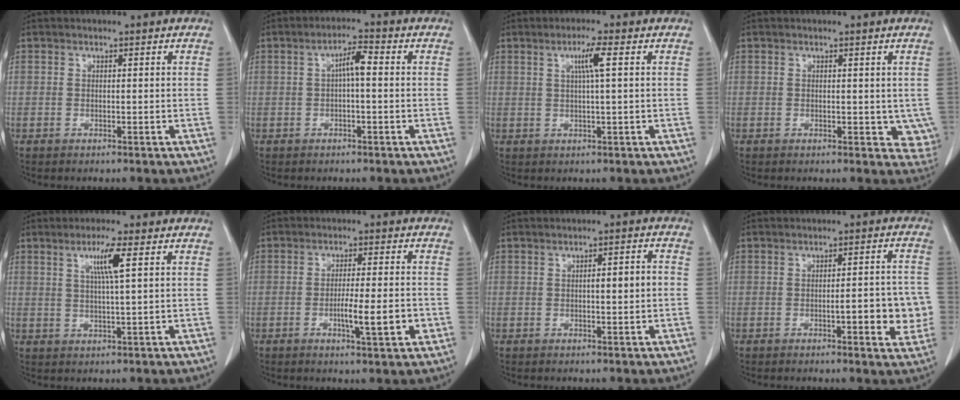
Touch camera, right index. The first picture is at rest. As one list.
[{"total": 3.6, "force": [0.2, 0.6, 3.5], "torque": [-0.060, 0.011, 0.002]}, {"total": 3.7, "force": [1.1, -0.5, 3.5], "torque": [-0.065, 0.000, 0.019]}, {"total": 3.9, "force": [0.2, 2.7, 2.8], "torque": [-0.013, -0.005, 0.003]}, {"total": 4.8, "force": [1.8, -0.6, 4.4], "torque": [-0.082, -0.001, 0.032]}, {"total": 6.7, "force": [-2.0, 0.6, 6.4], "torque": [-0.103, -0.005, -0.029]}, {"total": 3.2, "force": [-0.1, 0.5, 3.2], "torque": [-0.052, 0.005, -0.001]}, {"total": 7.1, "force": [-1.6, 1.8, 6.6], "torque": [-0.080, 0.012, -0.019]}]